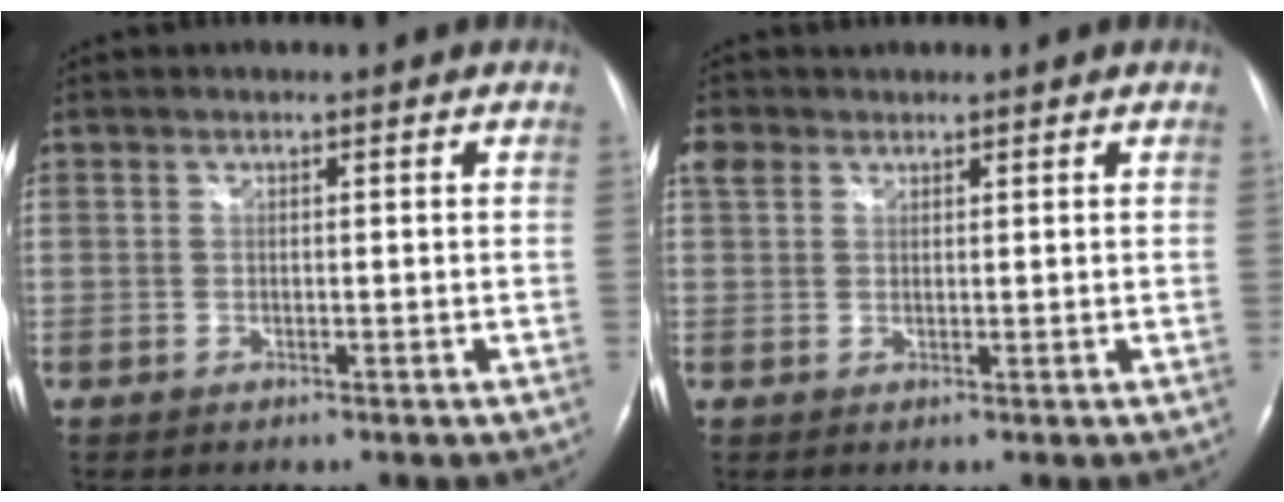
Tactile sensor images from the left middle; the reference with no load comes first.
{"total": 2.5, "force": [1.7, 1.7, 0.6], "torque": [-0.022, 0.021, 0.036]}